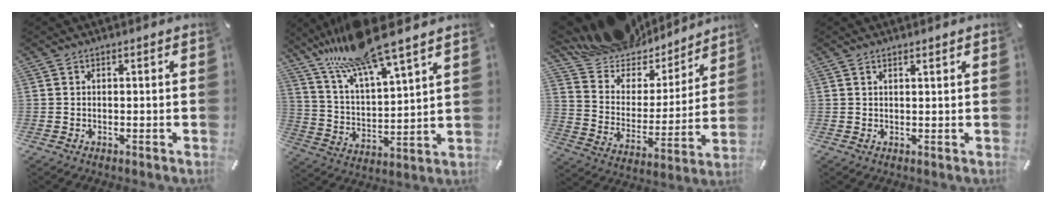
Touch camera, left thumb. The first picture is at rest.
{"total": 15.8, "force": [13.9, 2.3, 7.2], "torque": [-0.167, -0.085, 0.246]}
{"total": 14.1, "force": [12.7, 6.1, 0.5], "torque": [-0.026, -0.129, 0.225]}
{"total": 1.0, "force": [0.9, 0.1, 0.5], "torque": [-0.010, -0.002, 0.016]}